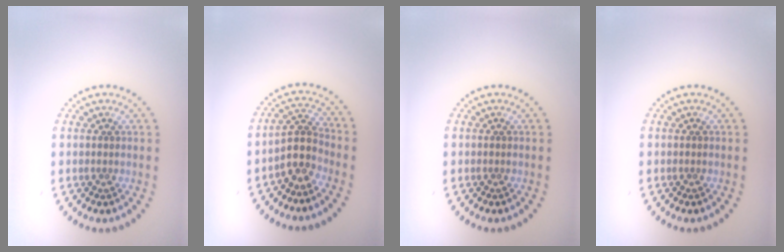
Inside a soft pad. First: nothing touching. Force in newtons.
{"total": 2.9, "press": 2.2, "slide": 1.8}
{"total": 0.0}
{"total": 0.0}